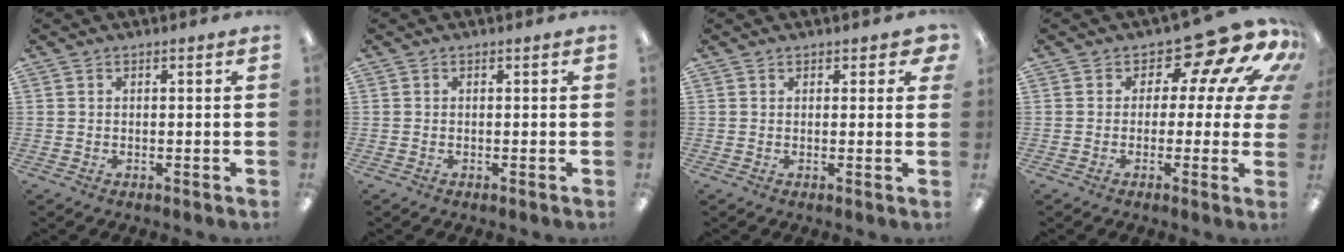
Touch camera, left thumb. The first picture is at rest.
{"total": 0.0}
{"total": 2.2, "force": [1.5, 1.3, 1.0], "torque": [-0.006, -0.003, 0.025]}
{"total": 12.3, "force": [6.8, 5.9, 8.5], "torque": [-0.125, -0.047, 0.112]}